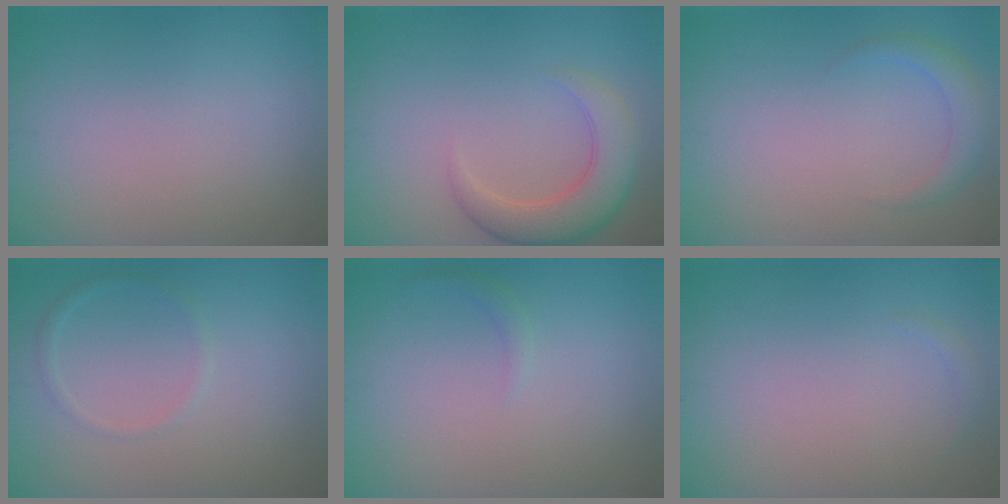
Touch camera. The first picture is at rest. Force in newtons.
{"total": 4.7, "press": 4.7, "slide": 0.3}
{"total": 2.1, "press": 2.1, "slide": 0.2}
{"total": 1.0, "press": 1.0, "slide": 0.1}
{"total": 0.7, "press": 0.7, "slide": 0.1}
{"total": 0.5, "press": 0.5, "slide": 0.1}